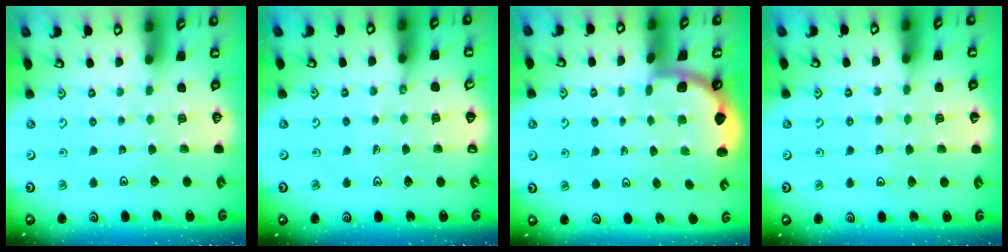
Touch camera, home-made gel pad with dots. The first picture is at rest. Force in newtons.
{"total": 1.7, "press": 1.7, "slide": 0.2}
{"total": 1.9, "press": 1.9, "slide": 0.0}
{"total": 3.9, "press": 3.7, "slide": 1.2}